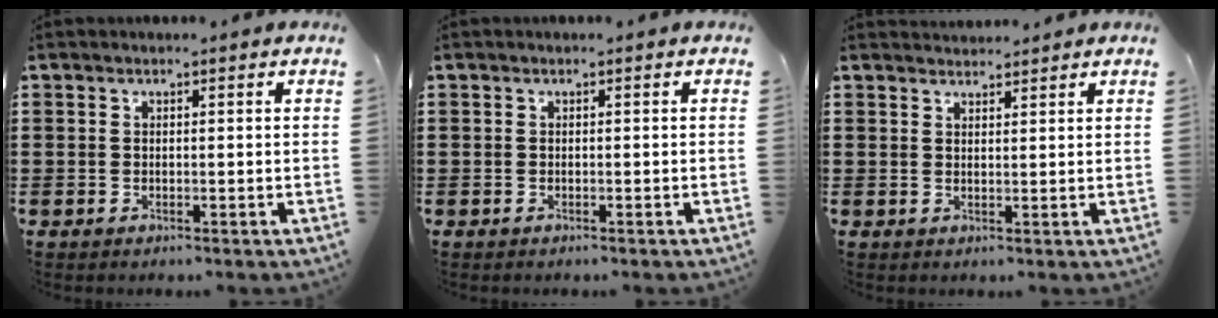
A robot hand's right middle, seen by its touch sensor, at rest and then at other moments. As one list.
[{"total": 0.0}, {"total": 1.7, "force": [1.7, 0.1, -0.2], "torque": [-0.002, 0.002, 0.034]}]